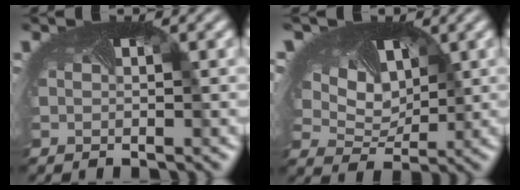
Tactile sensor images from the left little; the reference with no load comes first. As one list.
[{"total": 12.4, "force": [6.2, 7.6, 7.6], "torque": [-0.165, 0.031, 0.085]}]